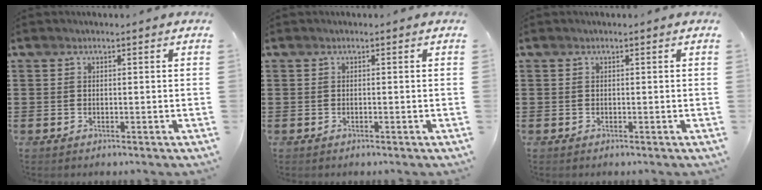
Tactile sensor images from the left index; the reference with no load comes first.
{"total": 0.0}
{"total": 0.0}